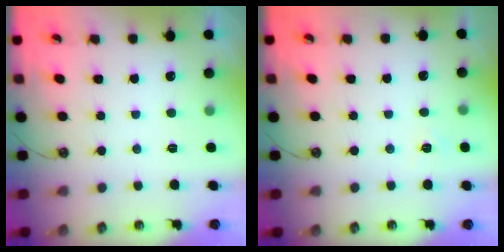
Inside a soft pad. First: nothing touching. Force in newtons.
{"total": 4.4, "press": 4.3, "slide": 0.4}